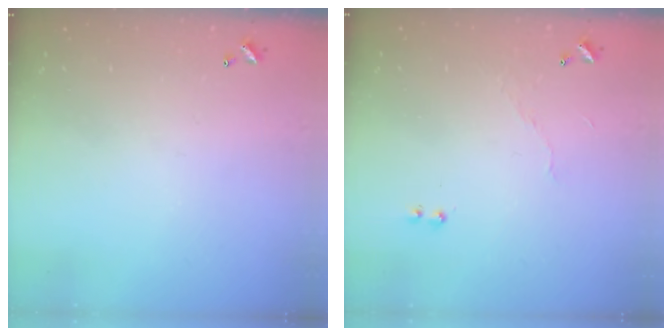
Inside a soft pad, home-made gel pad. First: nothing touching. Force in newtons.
{"total": 4.6, "press": 4.6, "slide": 0.3}